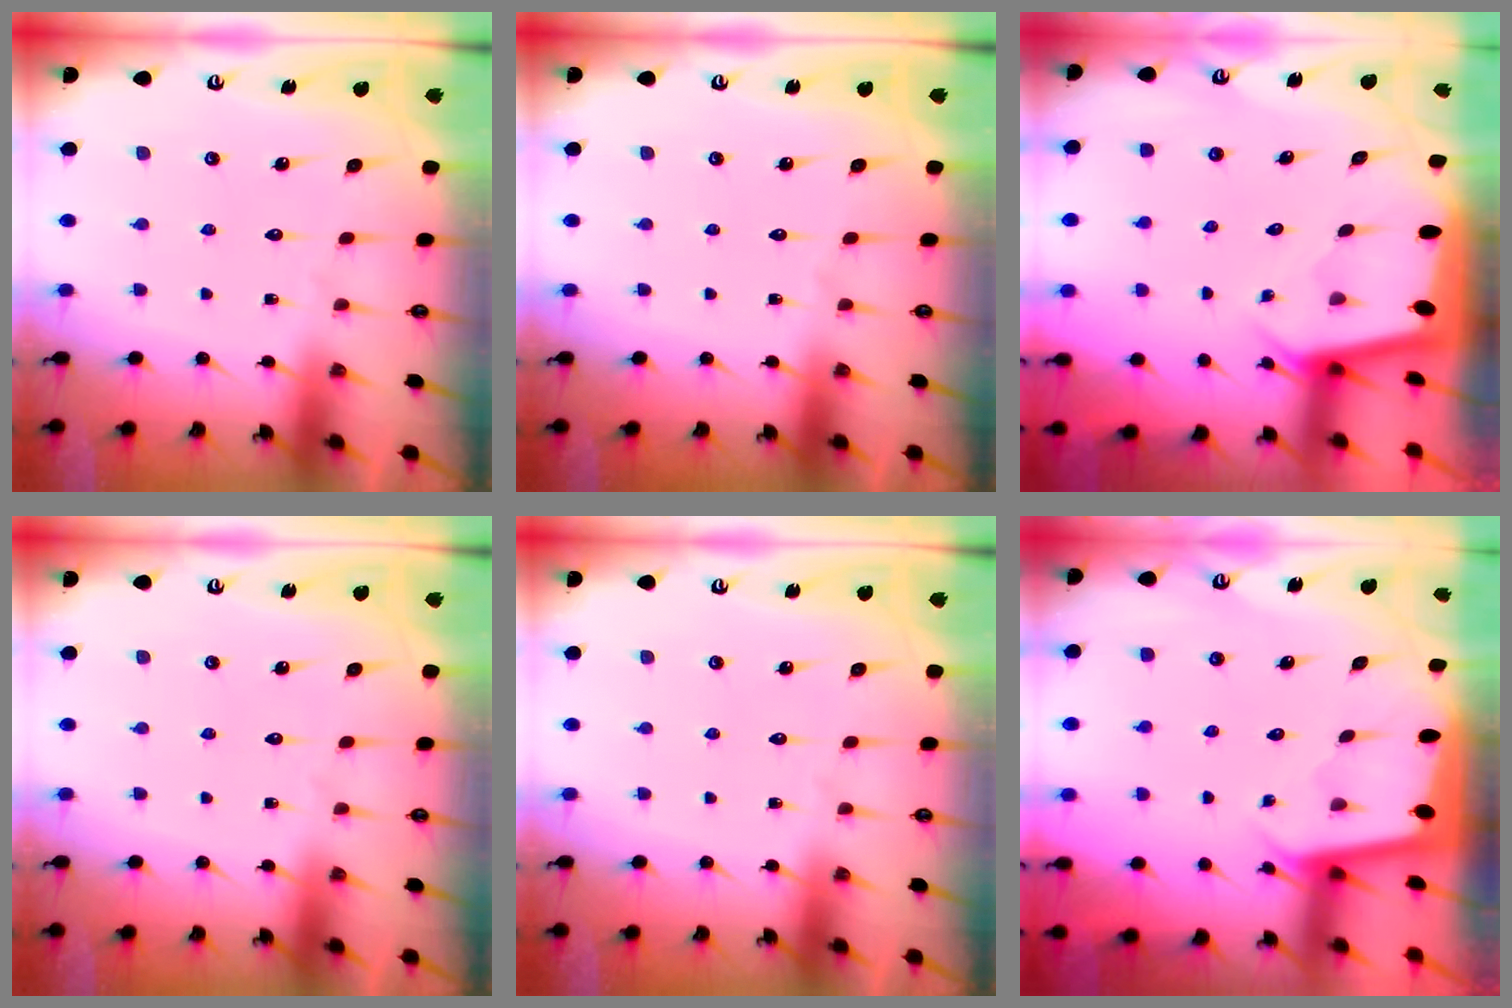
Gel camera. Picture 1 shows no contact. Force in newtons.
{"total": 0.0}
{"total": 2.4, "press": 2.4, "slide": 0.1}
{"total": 0.0}
{"total": 0.0}
{"total": 1.9, "press": 1.9, "slide": 0.1}